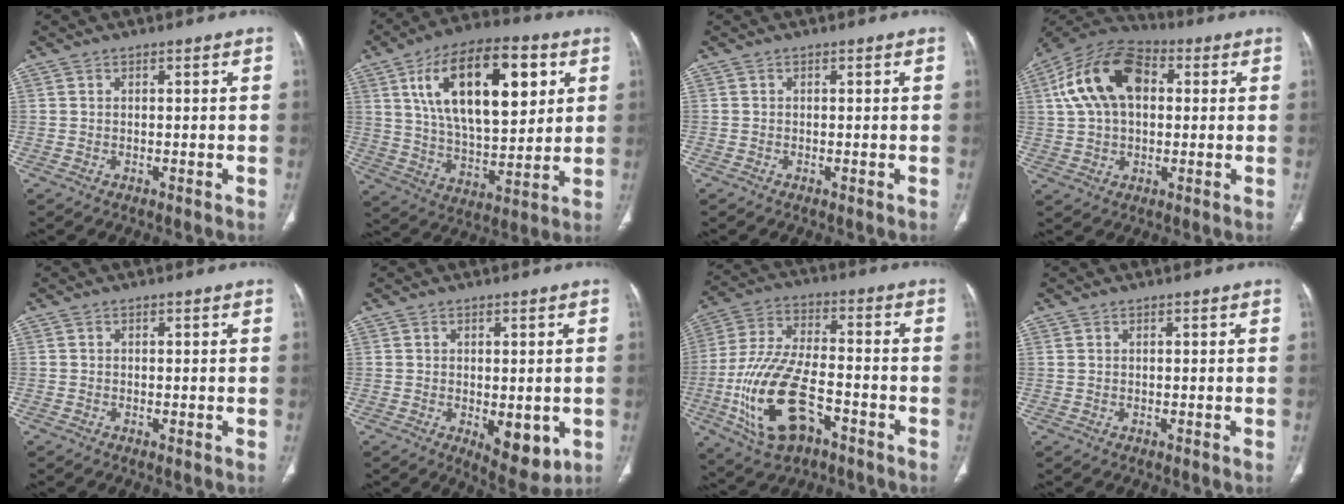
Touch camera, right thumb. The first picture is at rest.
{"total": 23.9, "force": [8.3, 11.3, 19.3], "torque": [-0.295, -0.018, 0.140]}
{"total": 0.0}
{"total": 16.5, "force": [3.5, 10.4, 12.3], "torque": [-0.218, 0.028, 0.054]}
{"total": 0.0}
{"total": 7.9, "force": [-1.9, 3.7, 6.6], "torque": [-0.070, -0.012, -0.015]}
{"total": 18.3, "force": [-7.0, 8.9, 14.4], "torque": [-0.292, 0.029, -0.123]}
{"total": 0.0}